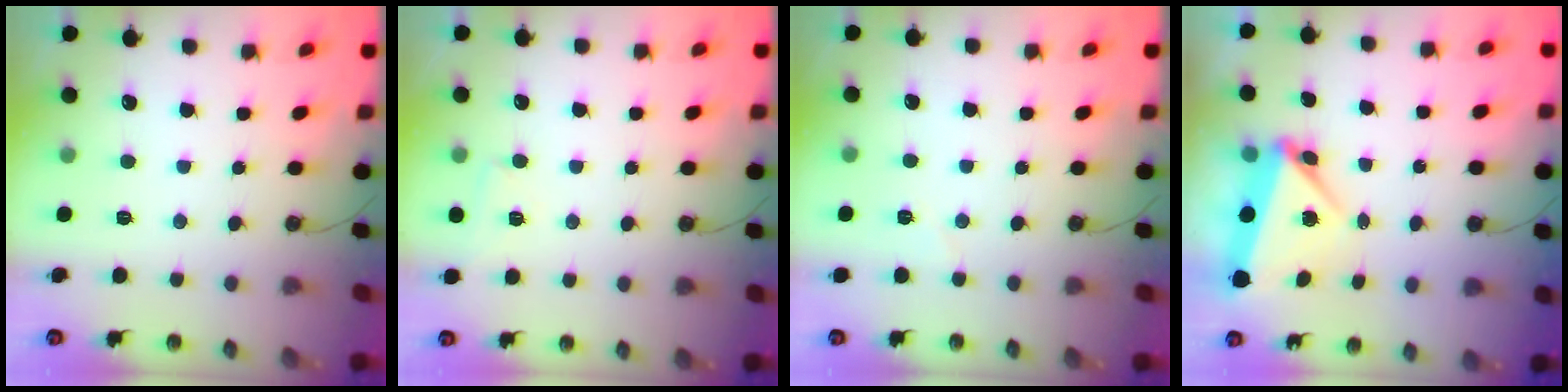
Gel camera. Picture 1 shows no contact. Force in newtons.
{"total": 3.6, "press": 2.9, "slide": 2.1}
{"total": 3.8, "press": 3.3, "slide": 1.9}
{"total": 8.6, "press": 5.2, "slide": 6.8}